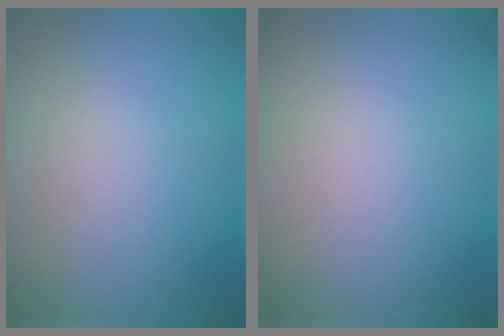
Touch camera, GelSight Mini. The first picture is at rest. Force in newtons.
{"total": 0.0}